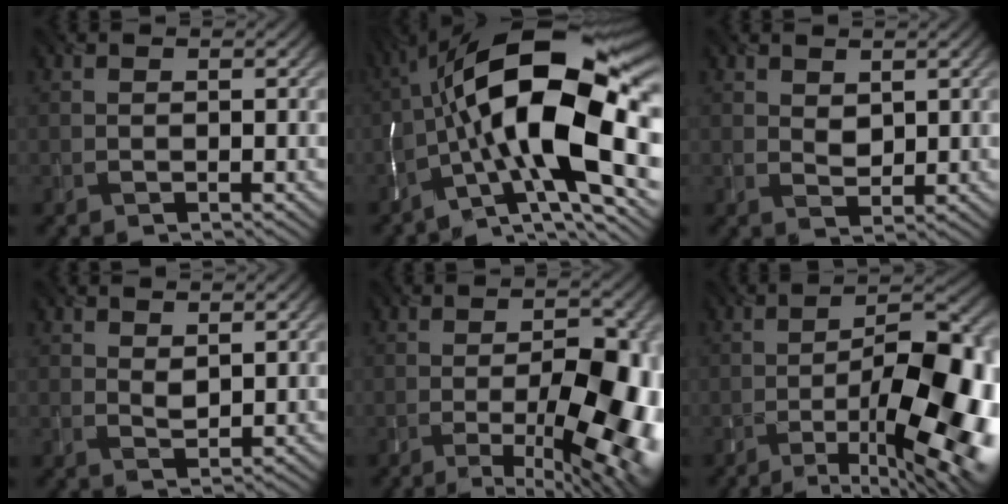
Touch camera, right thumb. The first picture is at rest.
{"total": 20.0, "force": [-1.7, 7.0, 18.7], "torque": [-0.333, 0.028, -0.049]}
{"total": 1.8, "force": [1.2, 1.1, 0.7], "torque": [-0.018, -0.005, 0.027]}
{"total": 1.7, "force": [1.3, 0.7, 0.8], "torque": [-0.021, -0.004, 0.029]}
{"total": 13.1, "force": [-3.7, 4.7, 11.6], "torque": [-0.141, -0.007, -0.045]}
{"total": 17.2, "force": [-6.5, 6.0, 14.7], "torque": [-0.198, 0.004, -0.089]}